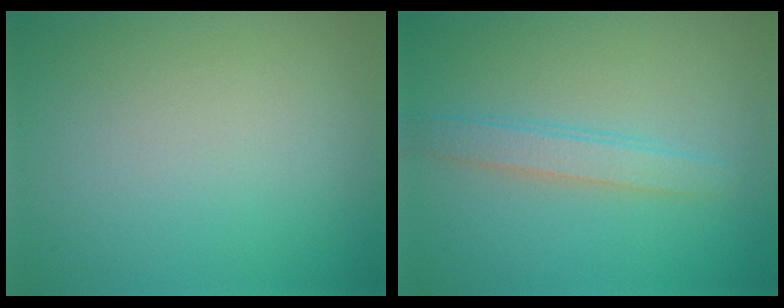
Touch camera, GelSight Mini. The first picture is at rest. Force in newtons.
{"total": 2.4, "press": 2.4, "slide": 0.1}